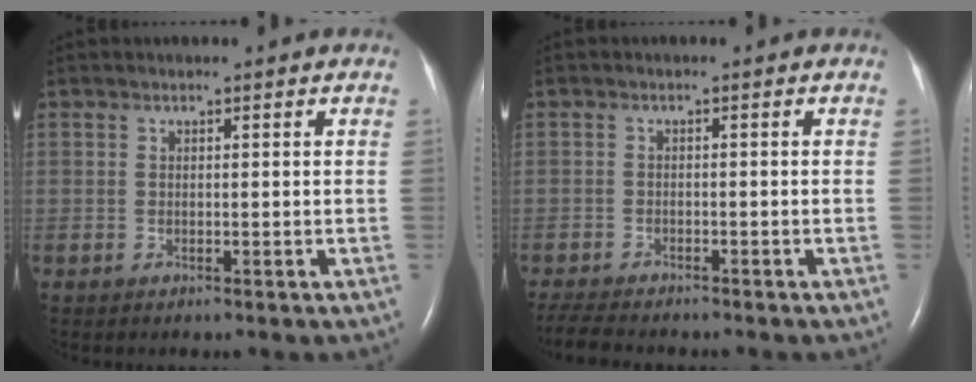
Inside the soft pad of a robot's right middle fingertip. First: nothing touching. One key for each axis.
{"total": 6.4, "fx": -5.7, "fy": 1.2, "fz": 2.6, "tx": -0.049, "ty": -0.014, "tz": -0.092}